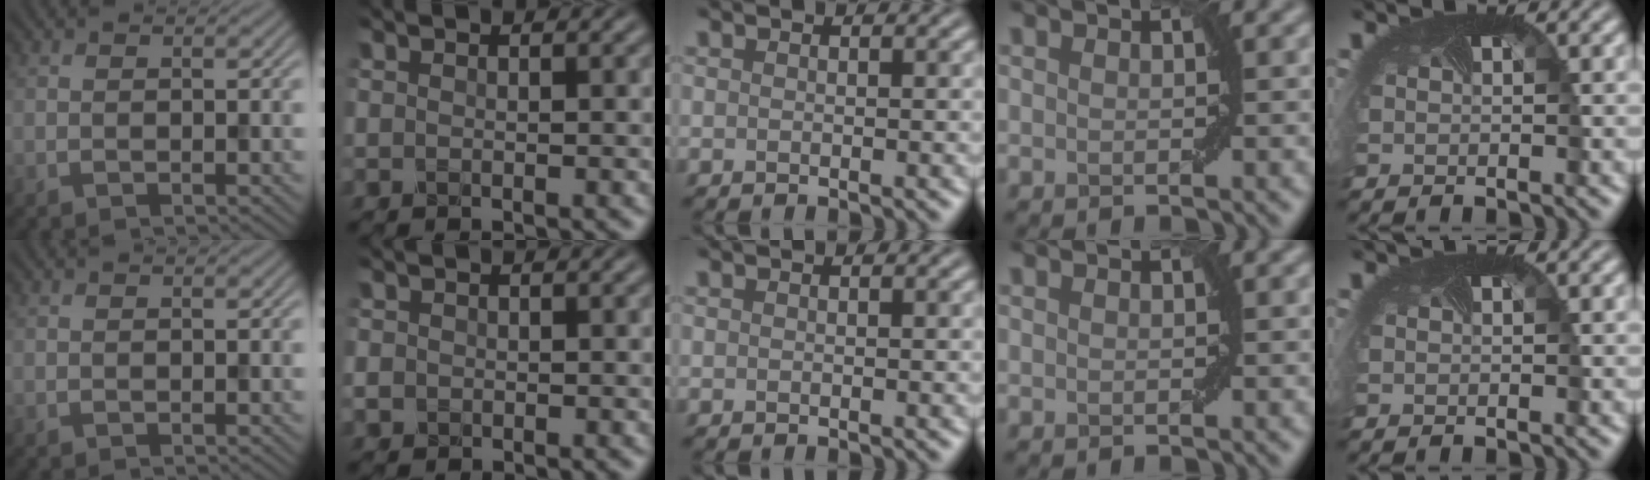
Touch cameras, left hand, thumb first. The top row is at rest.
{"index": {"total": 1.1, "force": [-0.2, 1.0, 0.3], "torque": [-0.004, -0.005, -0.008]}}